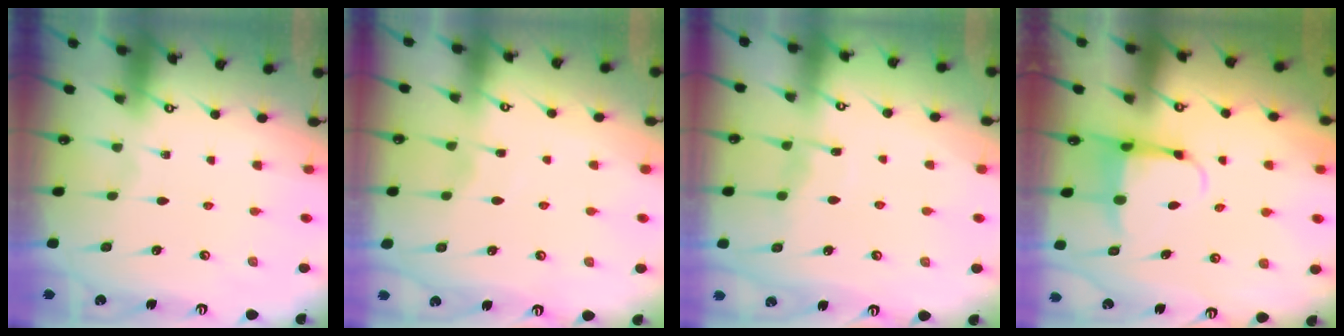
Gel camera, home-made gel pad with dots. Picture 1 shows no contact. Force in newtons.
{"total": 3.6, "press": 3.6, "slide": 0.4}
{"total": 6.5, "press": 6.5, "slide": 0.8}
{"total": 4.5, "press": 4.3, "slide": 1.3}